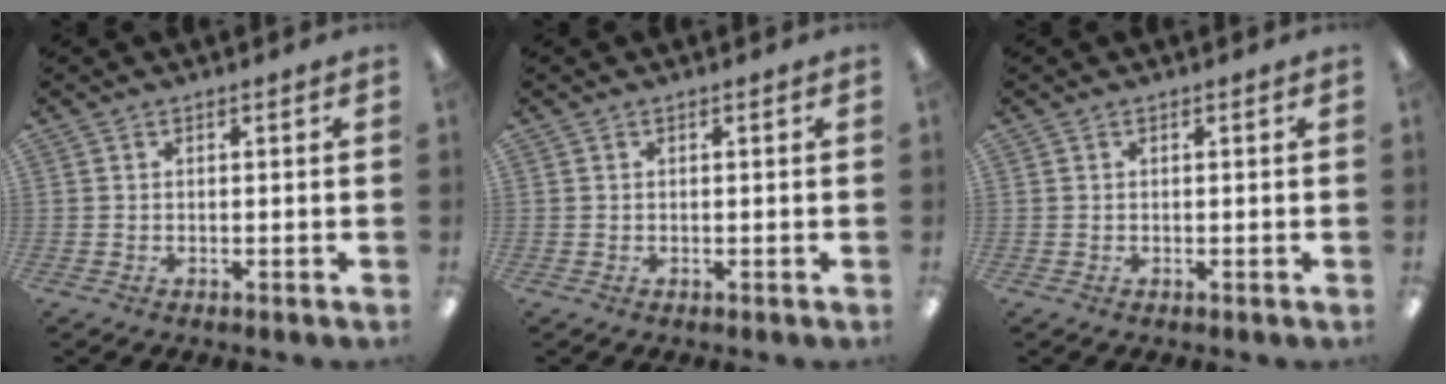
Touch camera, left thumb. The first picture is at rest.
{"total": 0.0}
{"total": 0.0}